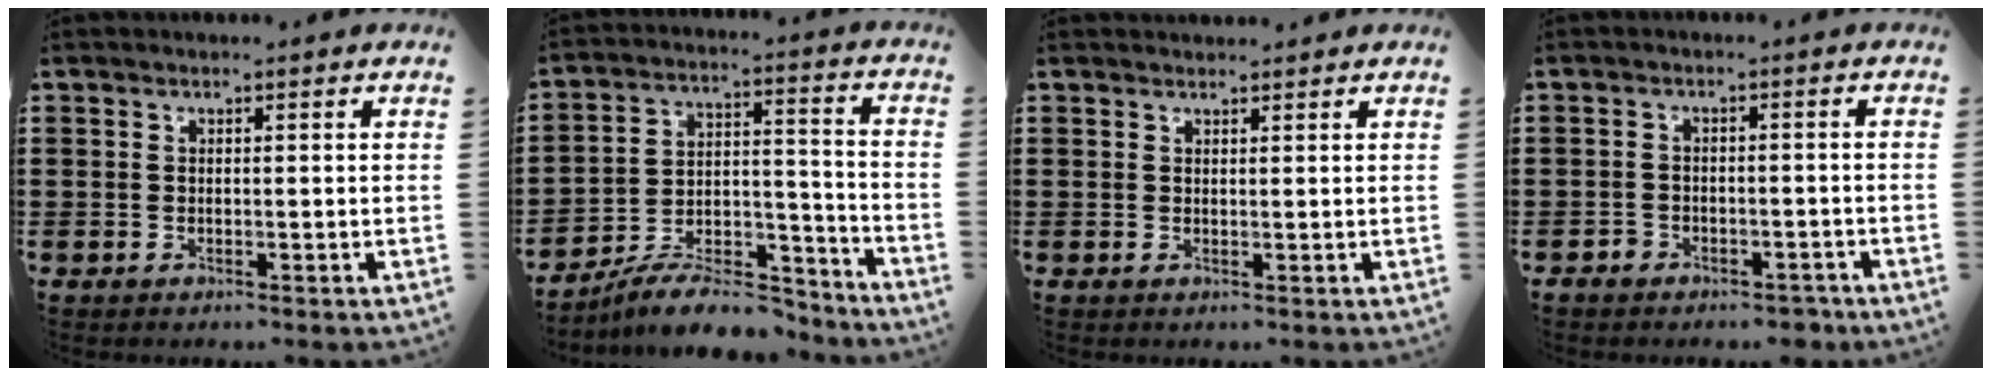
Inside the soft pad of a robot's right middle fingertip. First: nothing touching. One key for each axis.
{"total": 9.7, "fx": -8.6, "fy": 2.5, "fz": 3.6, "tx": -0.051, "ty": 0.029, "tz": -0.161}
{"total": 0.9, "fx": 0.9, "fy": 0.0, "fz": -0.1, "tx": -0.001, "ty": -0.003, "tz": 0.018}
{"total": 2.6, "fx": -2.4, "fy": 0.8, "fz": 0.1, "tx": -0.009, "ty": 0.003, "tz": -0.053}